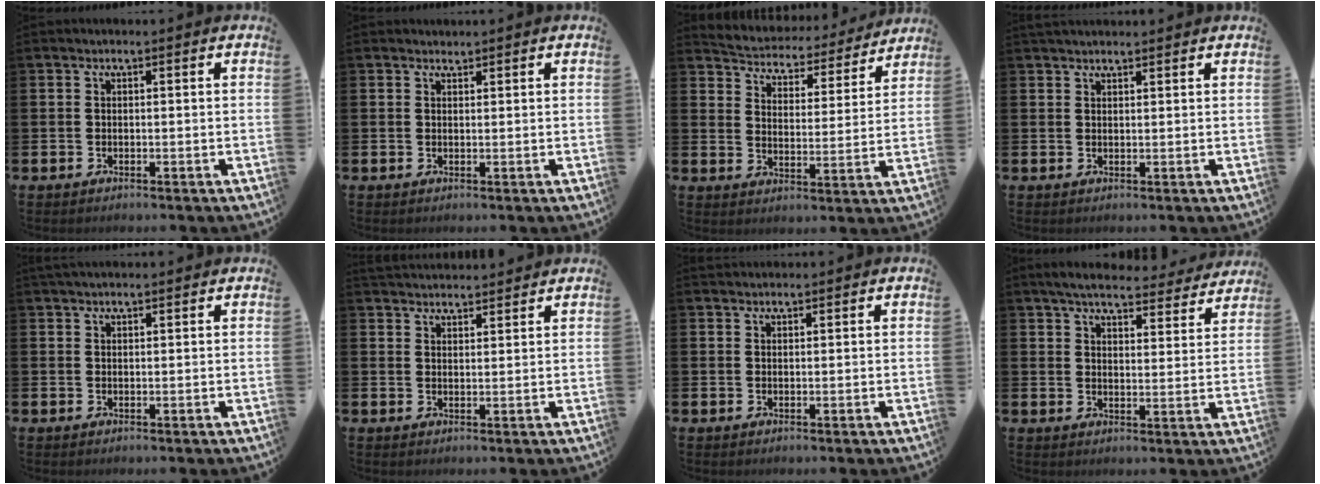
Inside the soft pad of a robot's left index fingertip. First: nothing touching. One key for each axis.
{"total": 0.9, "fx": 0.9, "fy": 0.3, "fz": -0.1, "tx": 0.009, "ty": -0.001, "tz": 0.015}
{"total": 4.5, "fx": 4.3, "fy": 1.2, "fz": 0.3, "tx": -0.030, "ty": -0.042, "tz": 0.068}
{"total": 1.7, "fx": 1.7, "fy": 0.4, "fz": 0.3, "tx": 0.000, "ty": -0.003, "tz": 0.028}
{"total": 1.7, "fx": 1.5, "fy": 0.3, "fz": 0.6, "tx": -0.004, "ty": -0.003, "tz": 0.026}
{"total": 3.2, "fx": 3.1, "fy": 0.5, "fz": 0.0, "tx": -0.006, "ty": -0.016, "tz": 0.058}
{"total": 1.3, "fx": 1.3, "fy": 0.4, "fz": 0.0, "tx": 0.008, "ty": -0.002, "tz": 0.022}
{"total": 5.6, "fx": 5.2, "fy": 0.9, "fz": 1.6, "tx": -0.042, "ty": -0.034, "tz": 0.089}